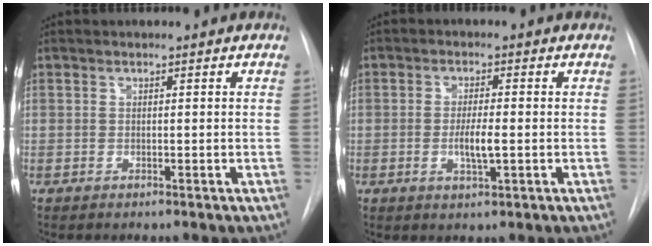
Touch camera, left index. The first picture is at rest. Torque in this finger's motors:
{"motor_torque": [0.17, 0.03, 0.07, 0.04]}